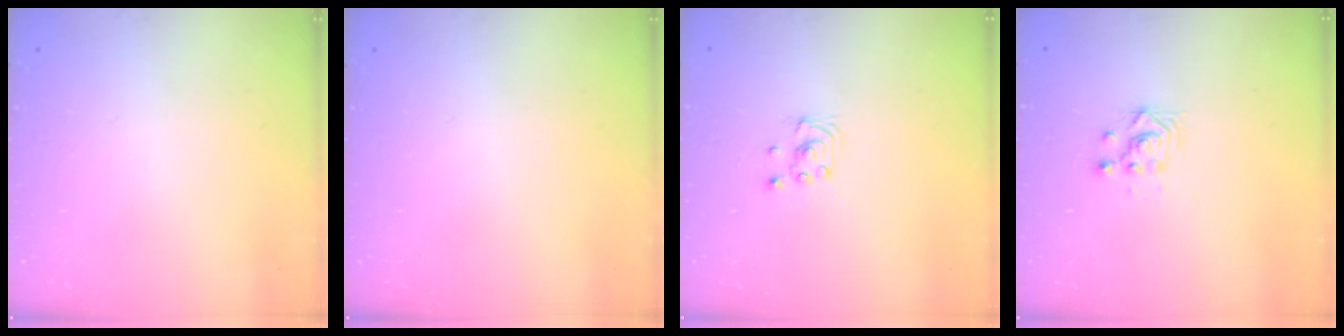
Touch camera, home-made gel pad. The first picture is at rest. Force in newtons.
{"total": 0.0}
{"total": 2.1, "press": 2.1, "slide": 0.2}
{"total": 3.0, "press": 3.0, "slide": 0.1}